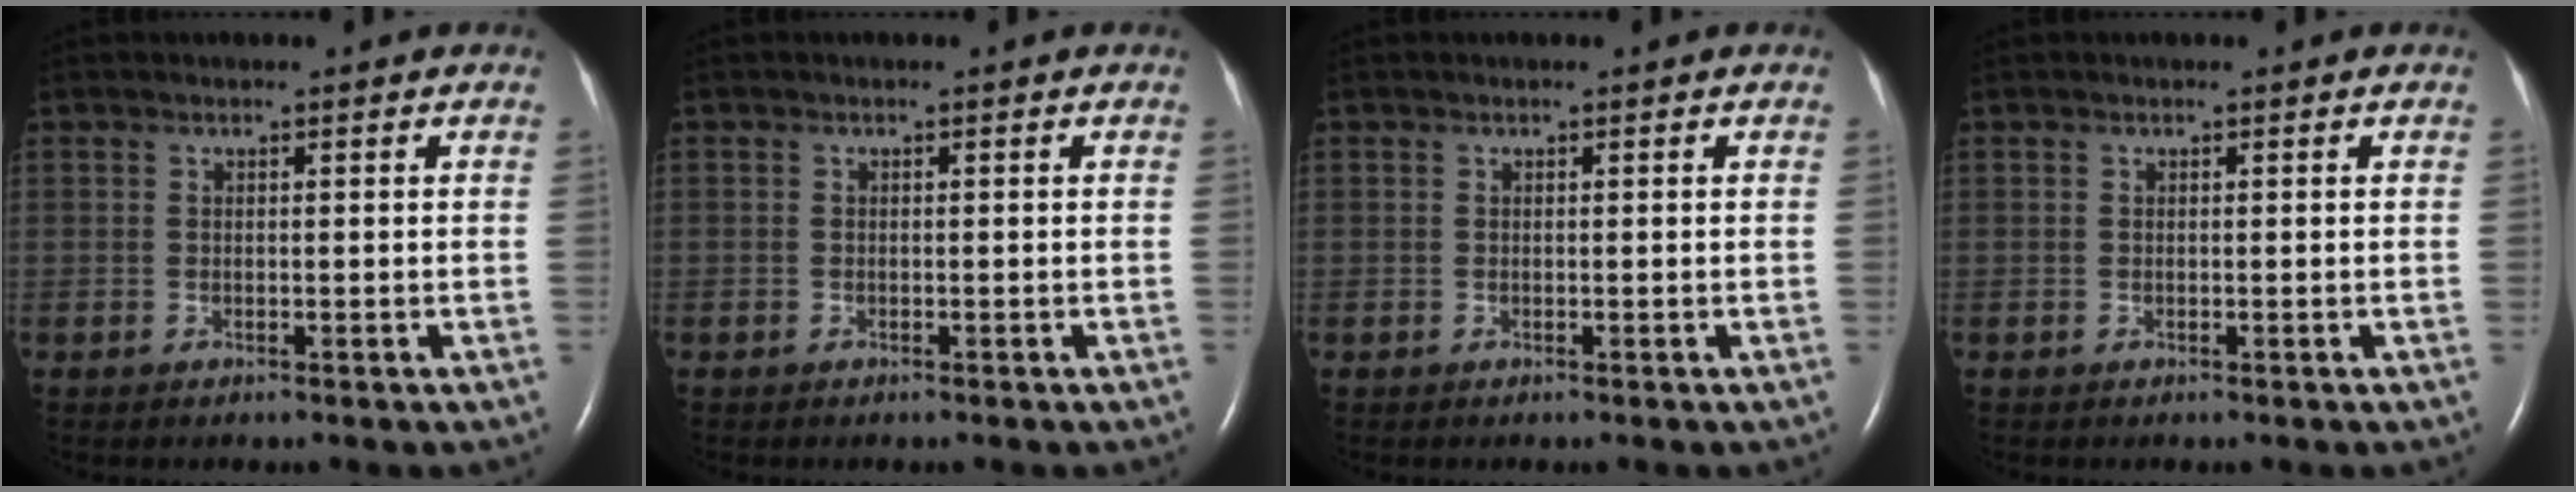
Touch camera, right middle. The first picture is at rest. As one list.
[{"total": 0.0}, {"total": 0.0}, {"total": 0.0}]